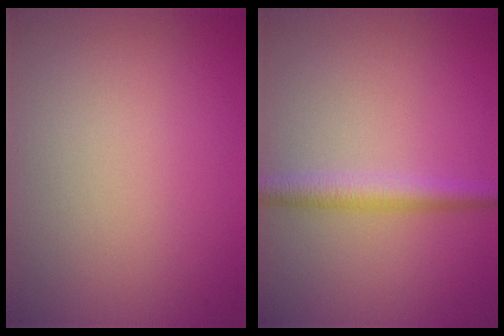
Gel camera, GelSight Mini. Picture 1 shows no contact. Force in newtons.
{"total": 2.7, "press": 2.7, "slide": 0.0}